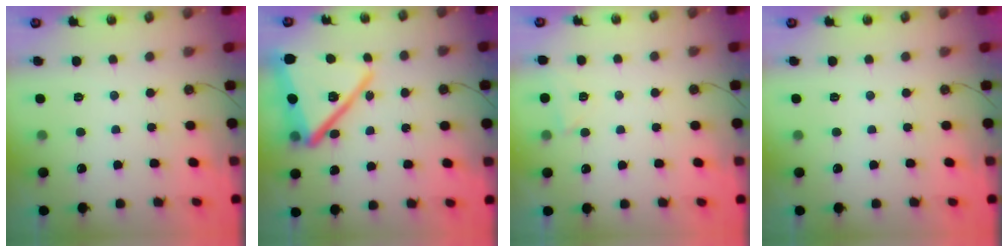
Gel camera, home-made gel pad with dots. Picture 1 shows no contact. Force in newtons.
{"total": 22.6, "press": 22.6, "slide": 1.7}
{"total": 2.8, "press": 2.7, "slide": 0.6}
{"total": 0.0}